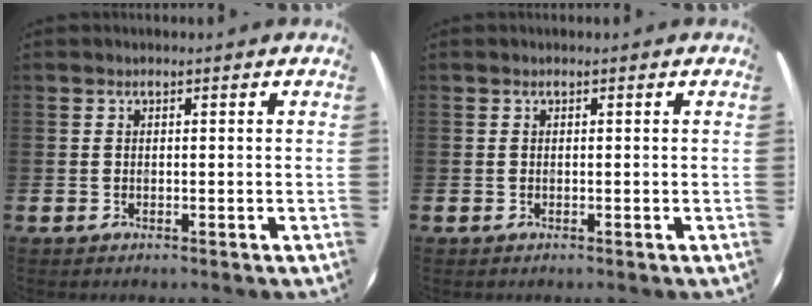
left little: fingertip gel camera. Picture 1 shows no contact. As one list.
[{"total": 0.0}]